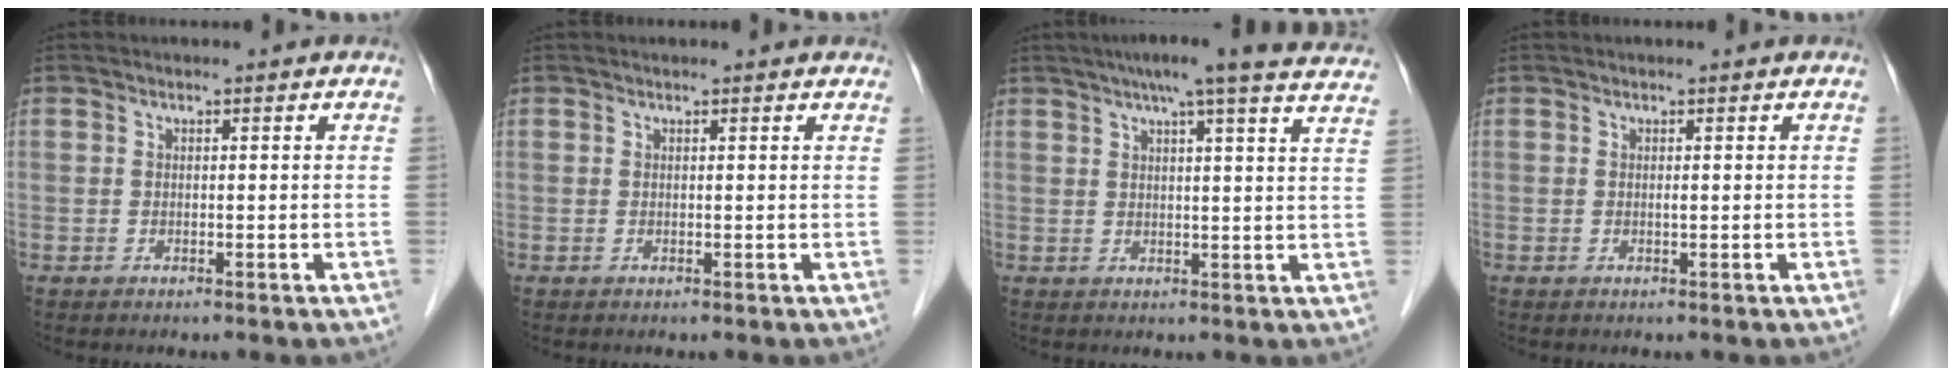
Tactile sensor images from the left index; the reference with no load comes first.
{"total": 2.7, "force": [2.4, 1.0, 0.9], "torque": [-0.001, 0.018, 0.027]}
{"total": 19.7, "force": [17.3, 0.6, 9.5], "torque": [-0.130, 0.004, 0.203]}
{"total": 0.6, "force": [0.2, 0.3, 0.4], "torque": [-0.005, -0.002, 0.002]}